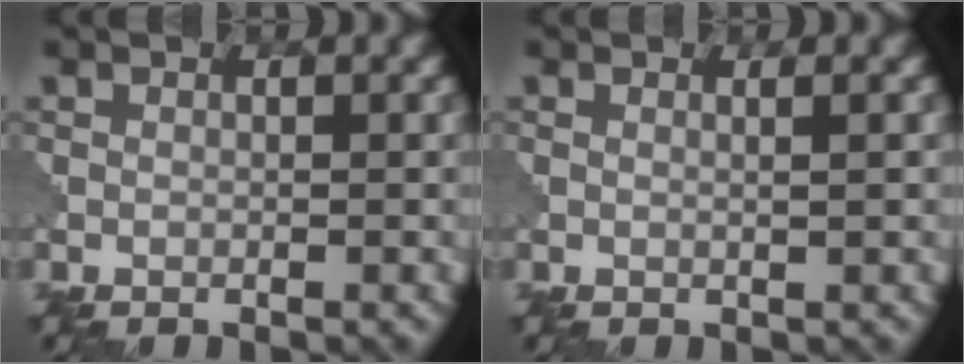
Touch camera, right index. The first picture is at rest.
{"total": 1.6, "force": [0.5, 0.9, 1.2], "torque": [0.004, 0.014, -0.018]}